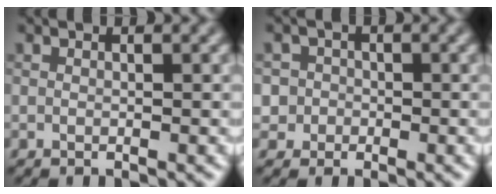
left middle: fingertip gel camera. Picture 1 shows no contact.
{"total": 2.8, "force": [-0.5, 2.7, 0.3], "torque": [0.018, 0.013, -0.024]}